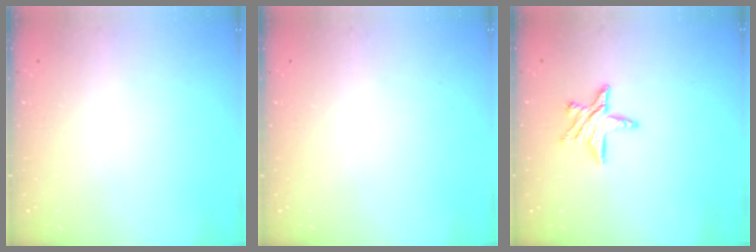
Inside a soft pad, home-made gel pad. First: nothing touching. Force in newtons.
{"total": 0.0}
{"total": 8.9, "press": 8.9, "slide": 0.8}